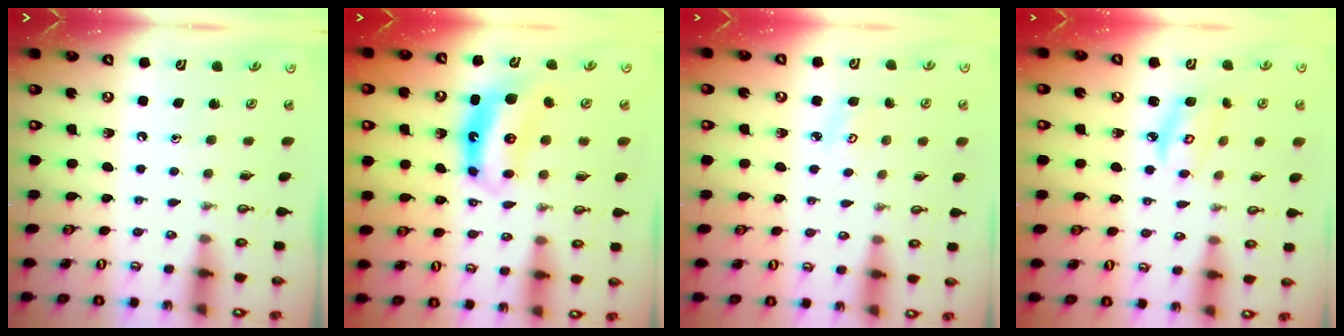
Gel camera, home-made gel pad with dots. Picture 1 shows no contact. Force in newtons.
{"total": 7.0, "press": 7.0, "slide": 0.8}
{"total": 2.8, "press": 2.8, "slide": 0.4}
{"total": 5.2, "press": 5.2, "slide": 0.2}